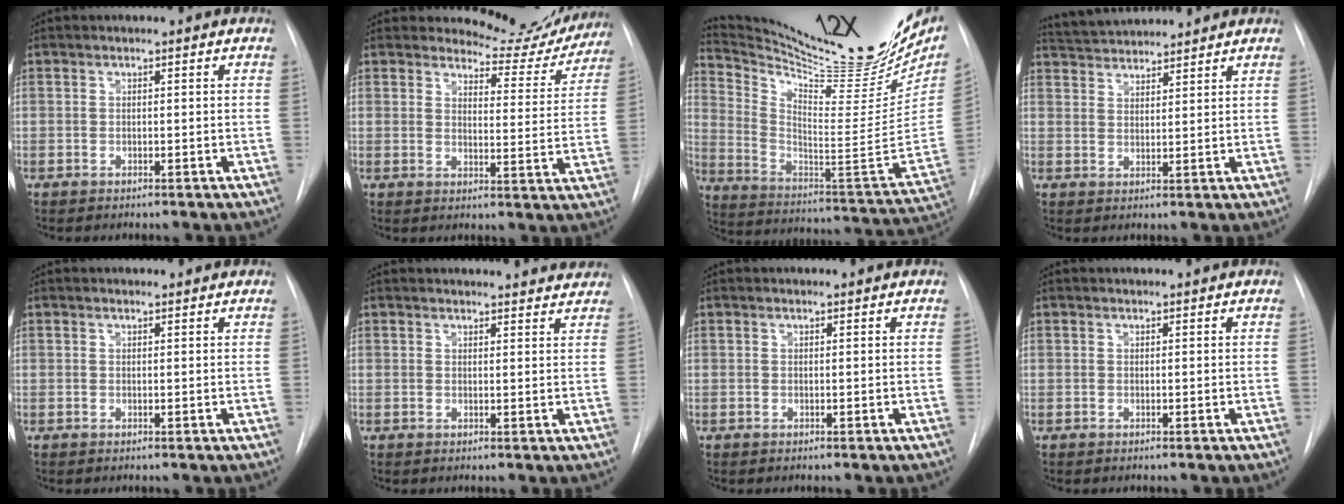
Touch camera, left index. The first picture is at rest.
{"total": 10.1, "force": [9.8, 2.5, 0.1], "torque": [0.015, -0.040, 0.103]}
{"total": 27.9, "force": [23.8, 4.0, 13.9], "torque": [-0.224, -0.076, 0.337]}
{"total": 7.6, "force": [7.4, 0.6, 1.5], "torque": [-0.034, 0.027, 0.123]}
{"total": 1.6, "force": [1.6, 0.3, 0.1], "torque": [-0.010, 0.003, 0.017]}
{"total": 11.5, "force": [11.1, 2.1, 1.9], "torque": [-0.002, 0.003, 0.113]}
{"total": 0.8, "force": [0.8, 0.1, 0.0], "torque": [-0.008, 0.003, 0.011]}
{"total": 1.5, "force": [1.5, 0.0, 0.2], "torque": [-0.004, 0.011, 0.019]}